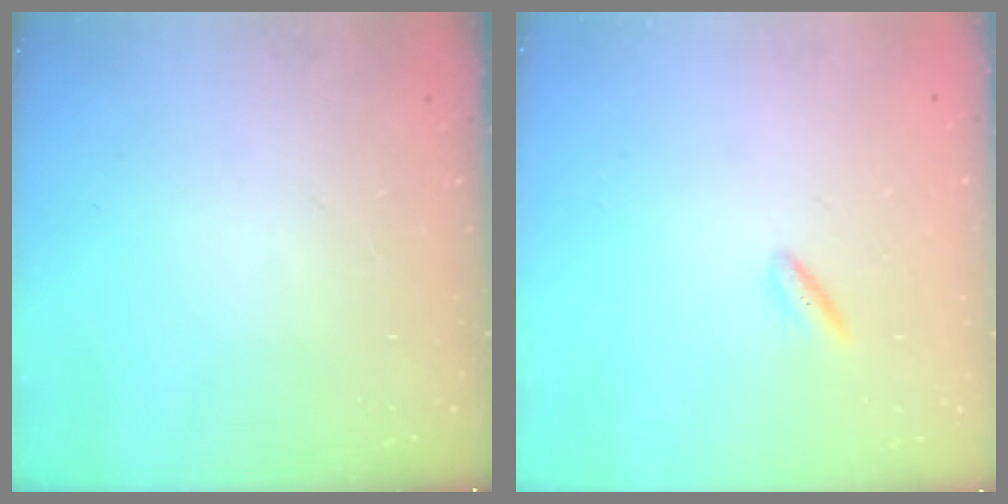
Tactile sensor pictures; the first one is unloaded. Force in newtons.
{"total": 1.7, "press": 1.5, "slide": 0.8}